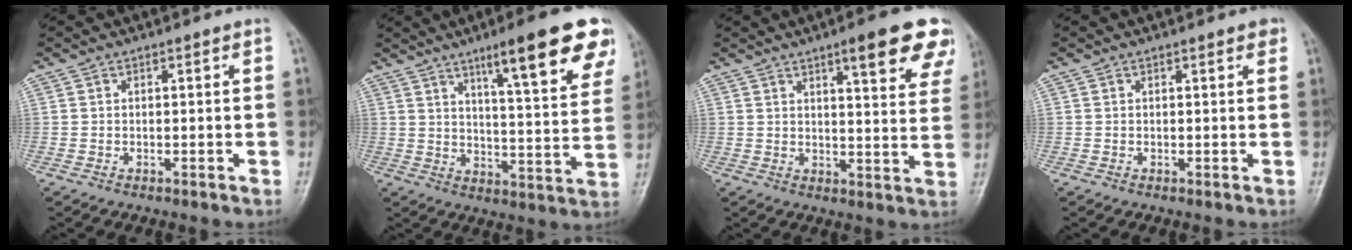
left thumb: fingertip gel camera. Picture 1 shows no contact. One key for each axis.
{"total": 17.9, "fx": 10.6, "fy": 3.2, "fz": 14.1, "tx": -0.163, "ty": -0.043, "tz": 0.151}
{"total": 13.6, "fx": 8.4, "fy": 3.2, "fz": 10.3, "tx": -0.099, "ty": -0.037, "tz": 0.098}
{"total": 1.5, "fx": 0.9, "fy": 0.6, "fz": 1.0, "tx": -0.009, "ty": -0.002, "tz": 0.008}